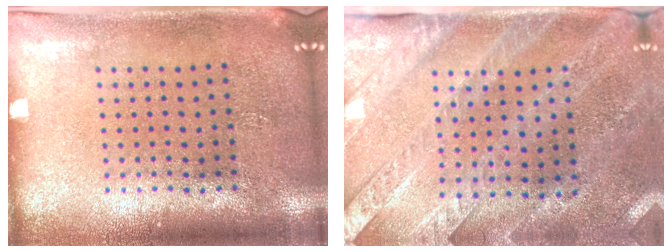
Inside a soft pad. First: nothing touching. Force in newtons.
{"total": 2.6, "press": 2.4, "slide": 1.2}